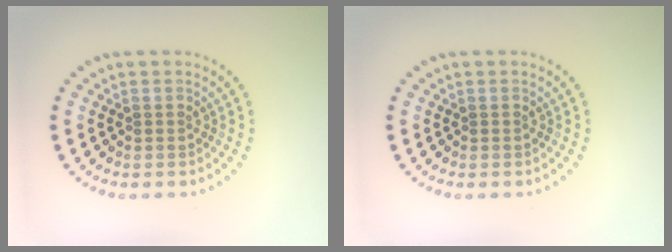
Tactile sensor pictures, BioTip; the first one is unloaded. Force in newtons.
{"total": 0.0}